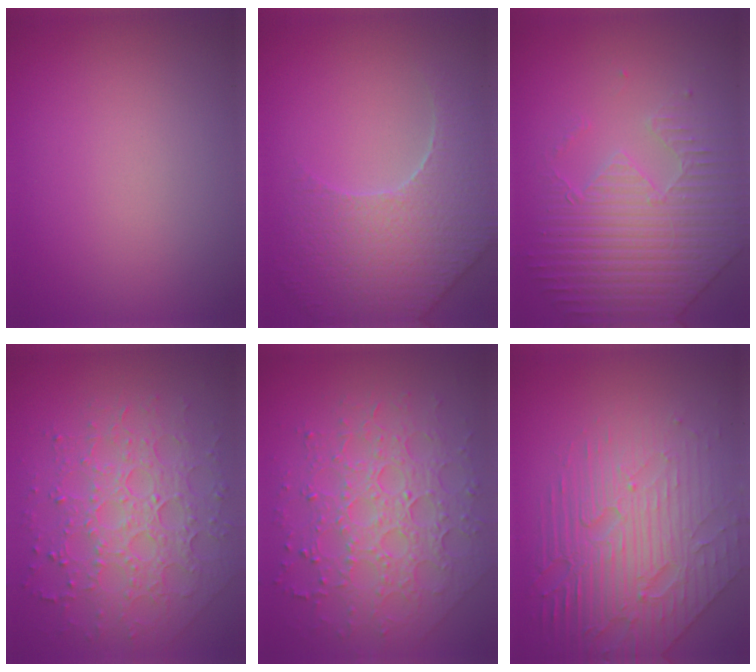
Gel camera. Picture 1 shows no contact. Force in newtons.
{"total": 6.8, "press": 5.4, "slide": 4.1}
{"total": 5.1, "press": 4.8, "slide": 1.6}
{"total": 7.4, "press": 5.4, "slide": 5.1}
{"total": 7.8, "press": 5.6, "slide": 5.5}
{"total": 8.4, "press": 5.7, "slide": 6.2}